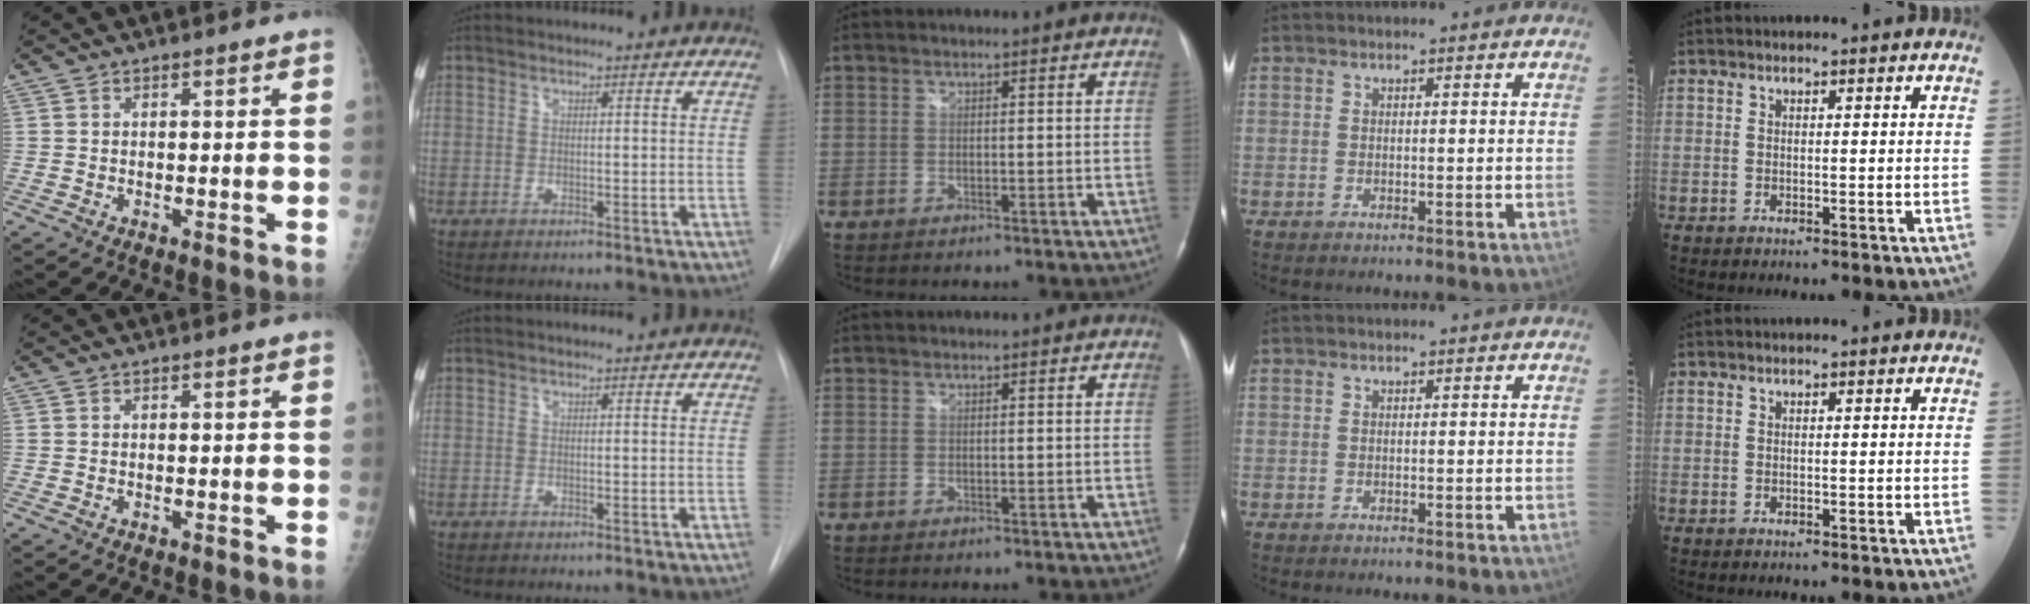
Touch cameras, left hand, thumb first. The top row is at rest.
{}